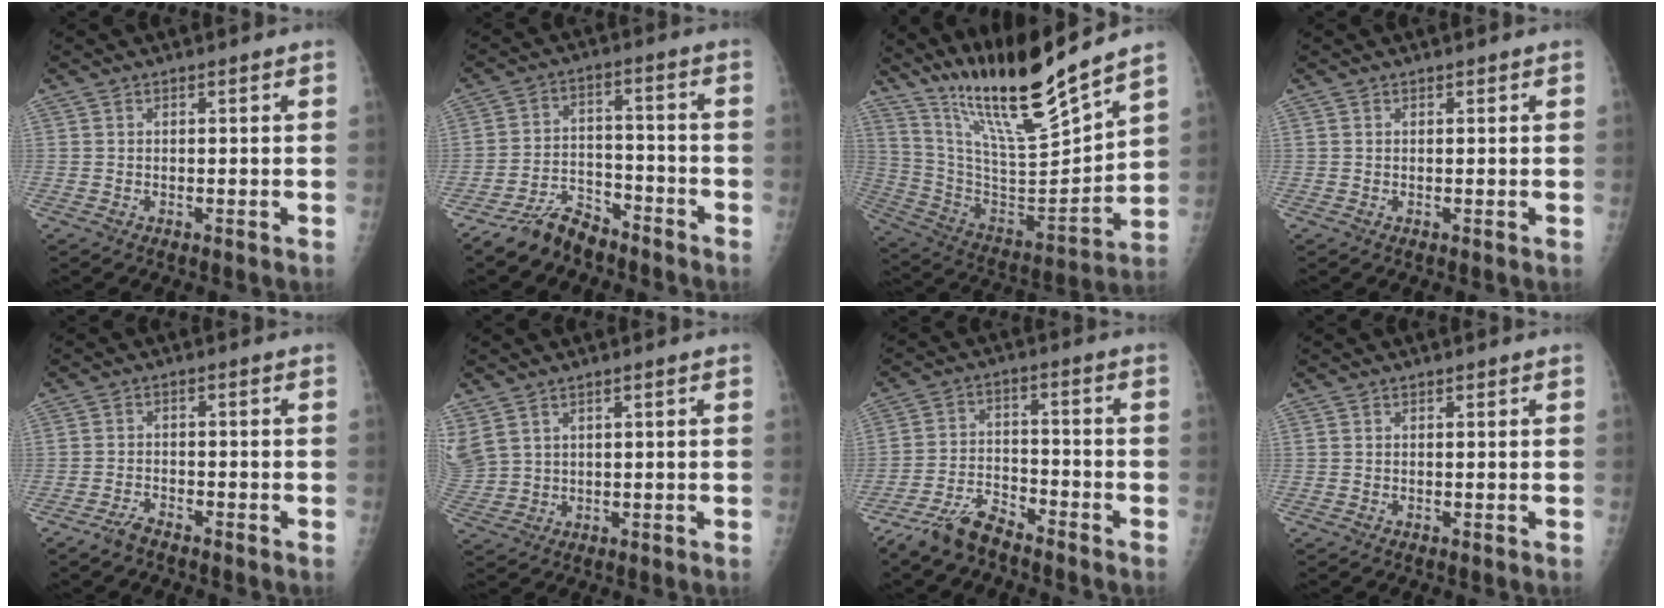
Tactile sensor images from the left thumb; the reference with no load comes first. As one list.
[{"total": 8.0, "force": [-6.9, 3.5, 2.3], "torque": [-0.027, 0.050, -0.128]}, {"total": 20.5, "force": [16.9, 1.0, 11.4], "torque": [-0.171, -0.098, 0.315]}, {"total": 0.0}, {"total": 2.6, "force": [-2.2, 0.6, 1.1], "torque": [-0.027, 0.008, -0.043]}, {"total": 6.8, "force": [3.6, 4.3, 3.8], "torque": [-0.109, -0.007, 0.086]}, {"total": 7.6, "force": [-6.6, 2.3, 2.9], "torque": [-0.059, 0.034, -0.130]}, {"total": 0.0}]